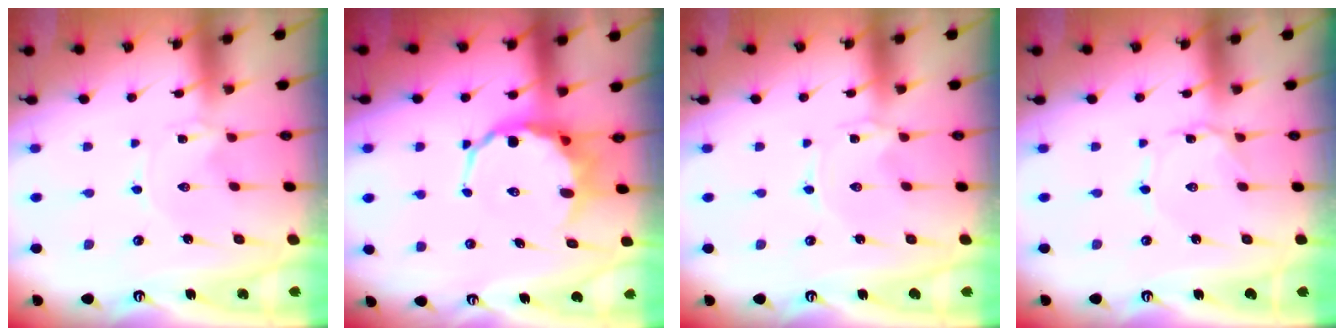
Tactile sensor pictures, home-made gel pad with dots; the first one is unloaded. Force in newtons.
{"total": 7.4, "press": 7.1, "slide": 1.9}
{"total": 0.0}
{"total": 1.1, "press": 1.1, "slide": 0.1}